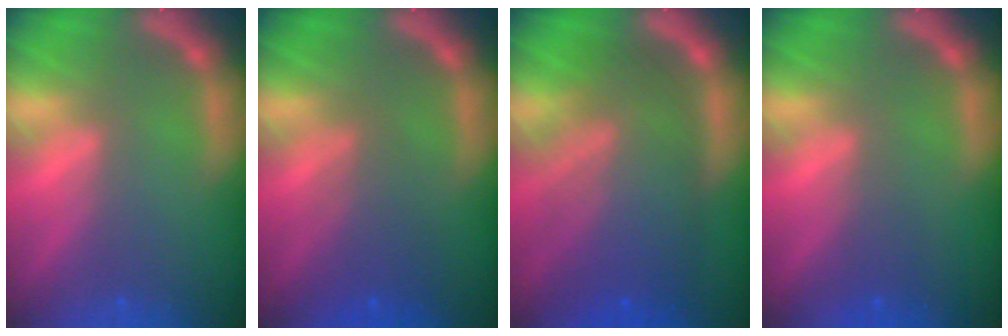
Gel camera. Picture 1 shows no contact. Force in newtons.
{"total": 3.6}
{"total": 10.0}
{"total": 1.5}